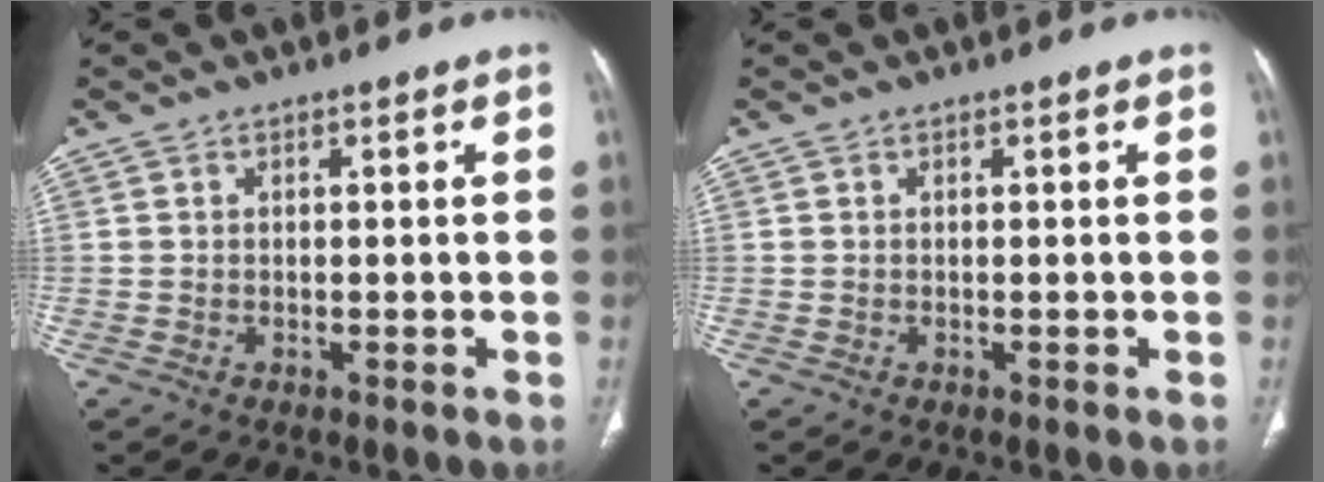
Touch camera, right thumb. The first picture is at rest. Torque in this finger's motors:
{"motor_torque": [0.00, 0.00, -0.02, 0.01, 0.00]}